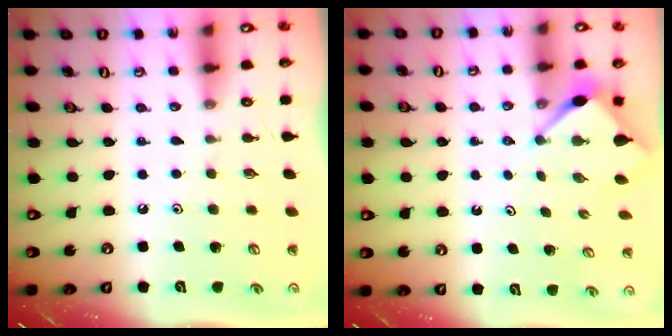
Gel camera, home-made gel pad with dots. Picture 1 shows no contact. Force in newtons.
{"total": 3.5, "press": 3.5, "slide": 0.3}